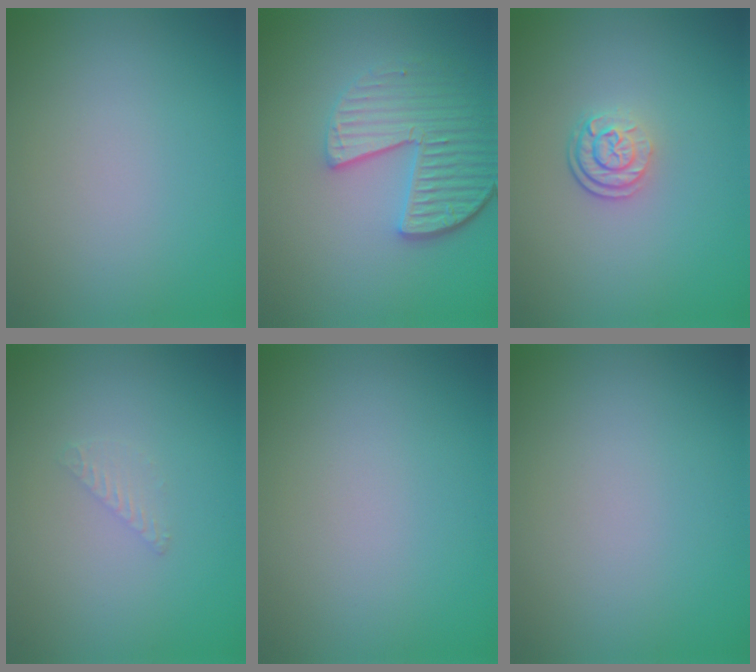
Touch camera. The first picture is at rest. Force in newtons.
{"total": 4.9, "press": 3.9, "slide": 2.9}
{"total": 2.5, "press": 1.9, "slide": 1.6}
{"total": 0.8, "press": 0.8, "slide": 0.0}
{"total": 0.0}
{"total": 0.0}